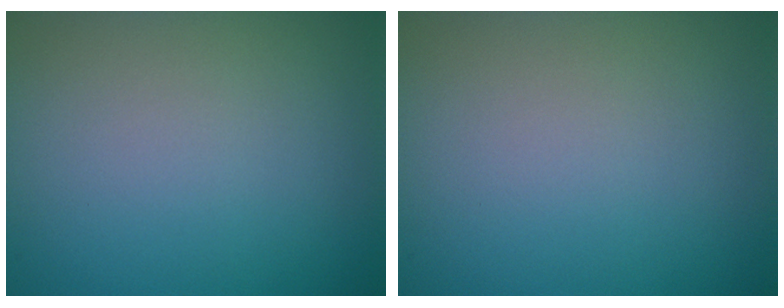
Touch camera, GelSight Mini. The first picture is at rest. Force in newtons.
{"total": 0.0}